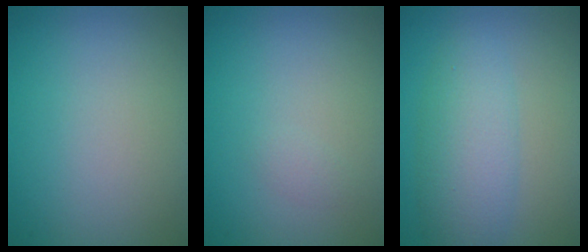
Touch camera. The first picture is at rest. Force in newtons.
{"total": 0.6, "press": 0.6, "slide": 0.1}
{"total": 4.6, "press": 4.6, "slide": 0.1}